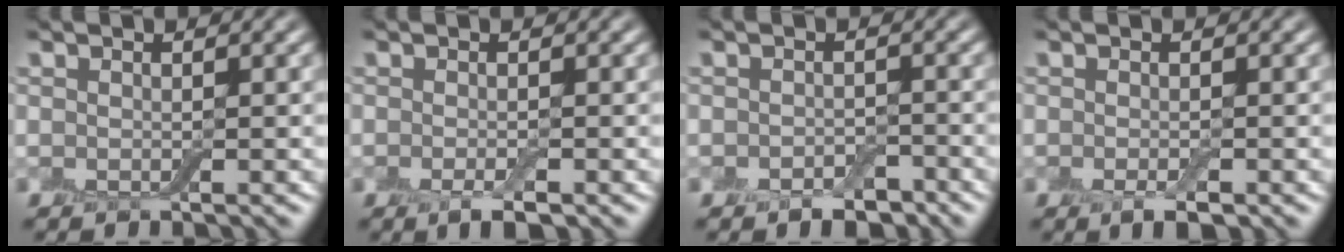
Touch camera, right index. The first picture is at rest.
{"total": 2.1, "force": [-1.1, 0.5, 1.7], "torque": [-0.029, -0.004, -0.019]}
{"total": 2.4, "force": [-1.7, 1.3, 1.2], "torque": [-0.017, -0.001, -0.031]}
{"total": 1.8, "force": [-0.9, 0.6, 1.5], "torque": [-0.024, -0.004, -0.015]}